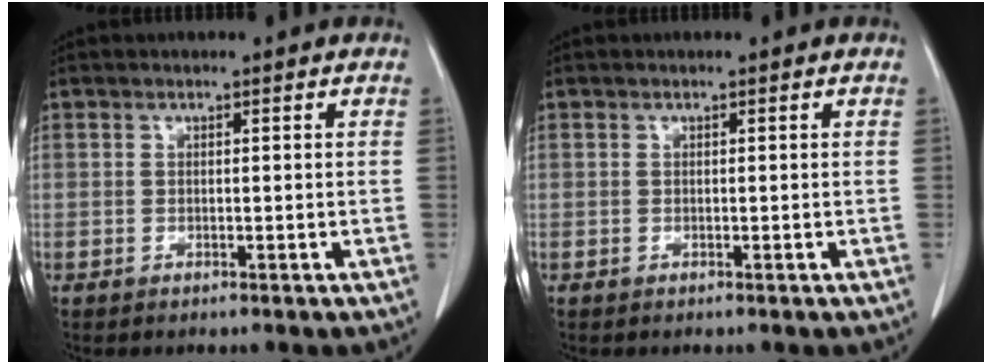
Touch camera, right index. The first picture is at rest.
{"total": 0.0}